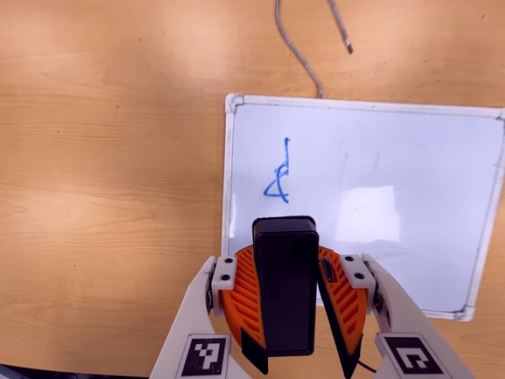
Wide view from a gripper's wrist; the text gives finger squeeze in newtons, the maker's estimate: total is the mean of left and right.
{"total": 9.5, "left": 9.5, "right": 9.5}